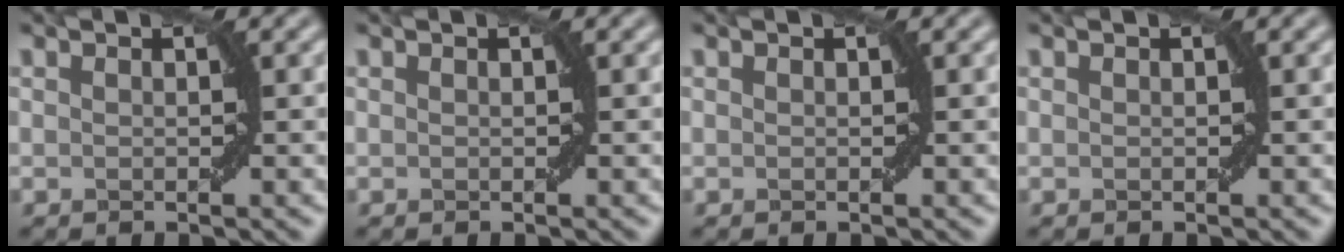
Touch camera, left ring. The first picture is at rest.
{"total": 0.0}
{"total": 0.0}
{"total": 0.0}